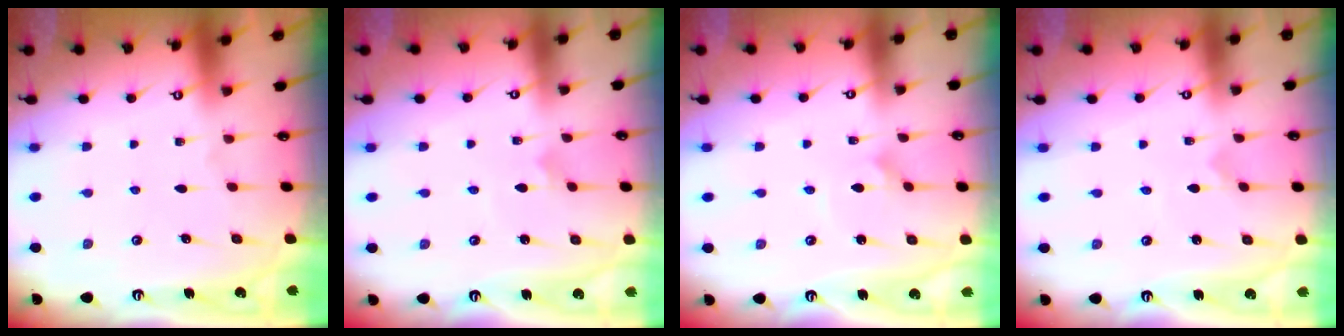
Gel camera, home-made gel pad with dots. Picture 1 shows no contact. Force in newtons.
{"total": 1.9, "press": 1.9, "slide": 0.1}
{"total": 1.3, "press": 1.3, "slide": 0.0}
{"total": 0.0}